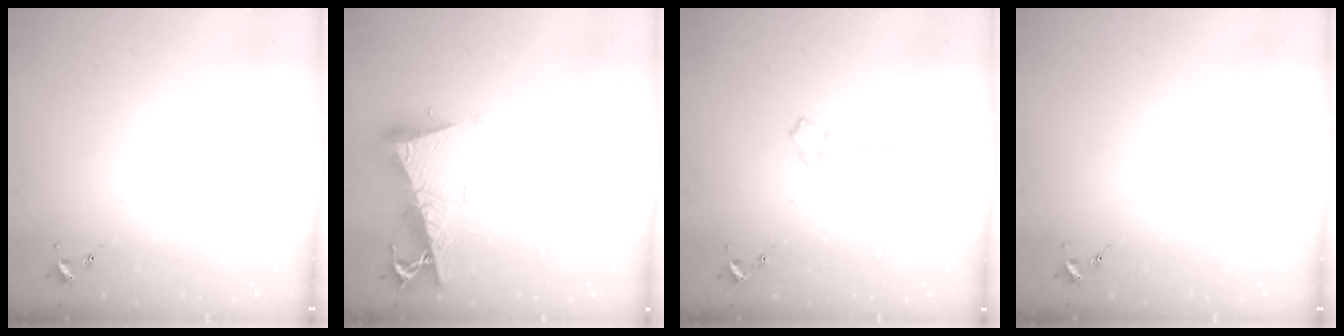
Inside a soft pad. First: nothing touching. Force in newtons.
{"total": 10.6, "press": 10.5, "slide": 1.3}
{"total": 3.5, "press": 3.5, "slide": 0.4}
{"total": 0.0}